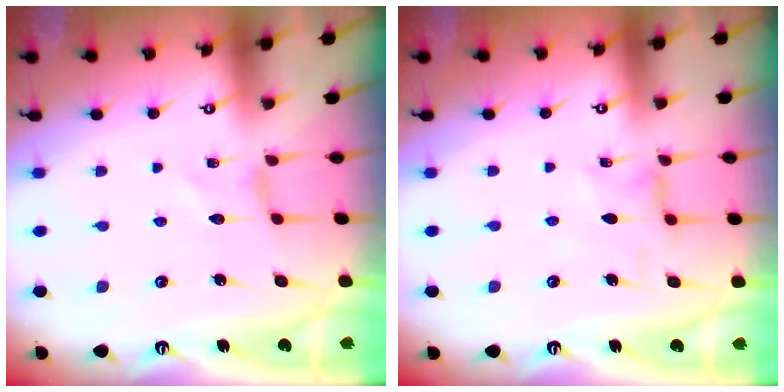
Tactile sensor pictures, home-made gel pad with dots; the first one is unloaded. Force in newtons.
{"total": 0.9, "press": 0.8, "slide": 0.3}